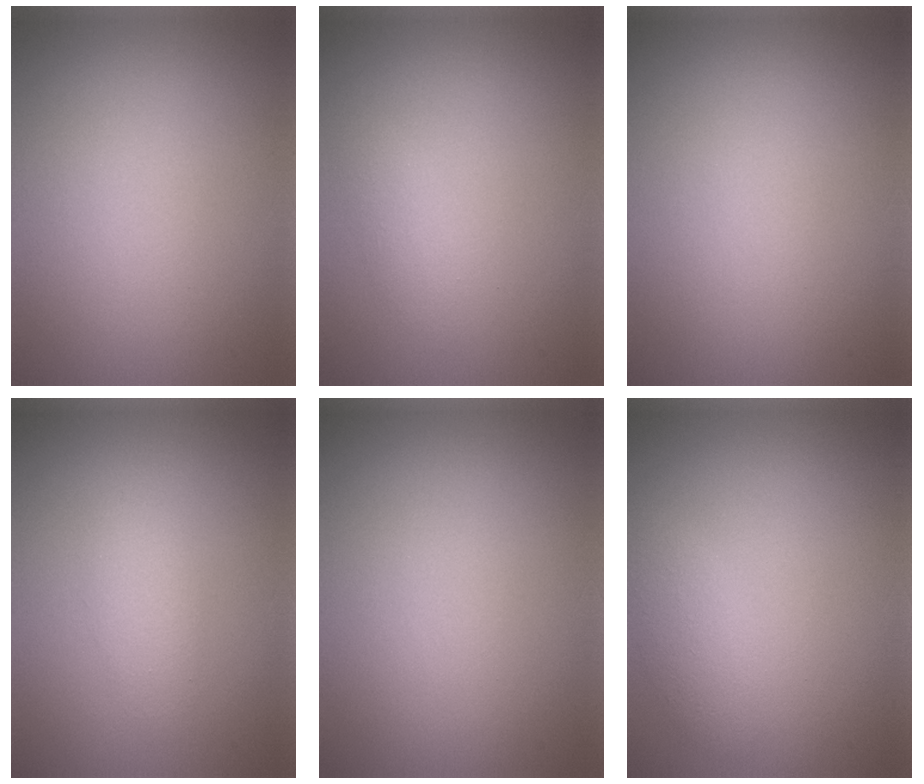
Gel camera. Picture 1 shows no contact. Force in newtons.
{"total": 1.2, "press": 1.2, "slide": 0.0}
{"total": 0.0}
{"total": 1.8, "press": 1.8, "slide": 0.1}
{"total": 0.0}
{"total": 1.7, "press": 1.7, "slide": 0.0}